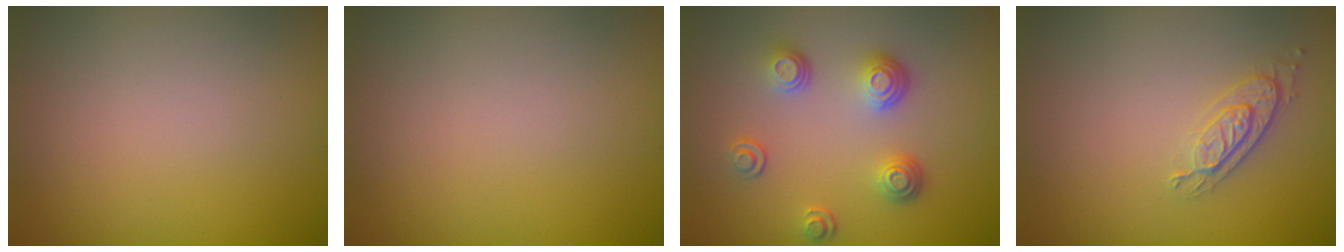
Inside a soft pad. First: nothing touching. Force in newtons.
{"total": 0.0}
{"total": 3.3, "press": 2.7, "slide": 1.9}
{"total": 2.1, "press": 1.9, "slide": 0.8}